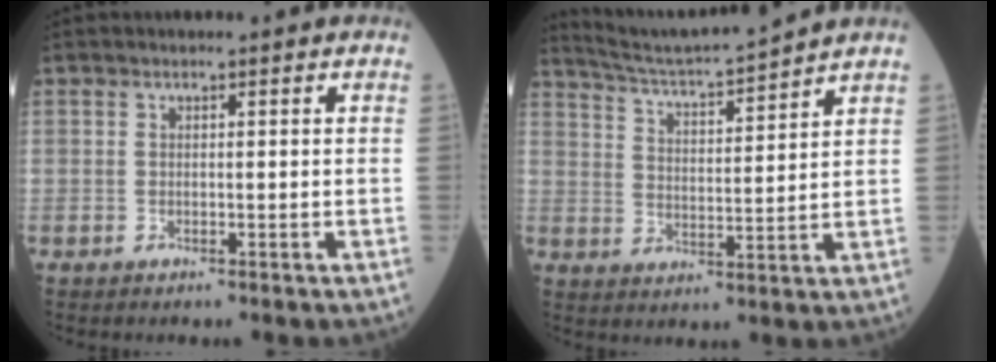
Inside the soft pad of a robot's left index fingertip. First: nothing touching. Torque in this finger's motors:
{"motor_torque": [0.65, -0.73, 0.03, 0.05]}